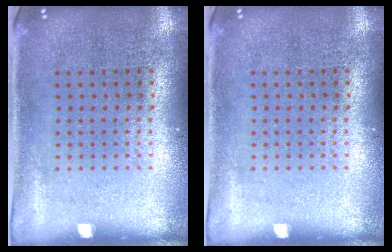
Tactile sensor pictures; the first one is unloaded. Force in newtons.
{"total": 0.0}